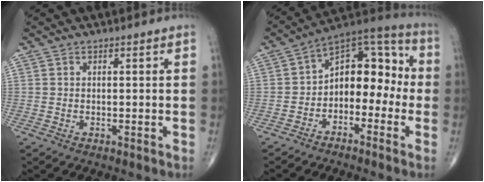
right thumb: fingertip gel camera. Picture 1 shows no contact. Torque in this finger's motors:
{"motor_torque": [0.06, 0.27, 0.71, -0.19, 0.10]}